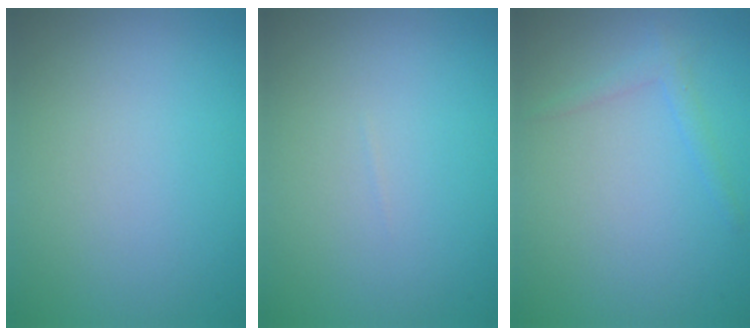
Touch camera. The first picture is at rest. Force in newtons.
{"total": 0.0}
{"total": 1.3, "press": 1.2, "slide": 0.1}